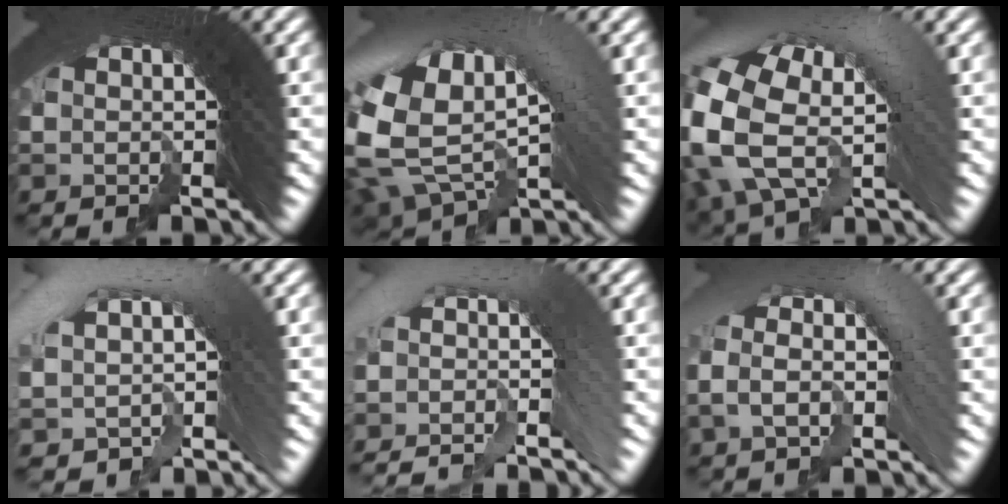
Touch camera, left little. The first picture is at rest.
{"total": 8.8, "force": [0.3, 6.4, 5.9], "torque": [-0.129, -0.010, 0.018]}
{"total": 9.0, "force": [0.7, 6.1, 6.5], "torque": [-0.141, 0.000, 0.014]}
{"total": 2.8, "force": [0.0, 1.4, 2.4], "torque": [-0.046, 0.018, 0.009]}
{"total": 3.5, "force": [-1.5, 1.4, 2.8], "torque": [-0.025, 0.022, -0.031]}
{"total": 3.2, "force": [0.0, 1.8, 2.7], "torque": [-0.034, 0.019, -0.007]}